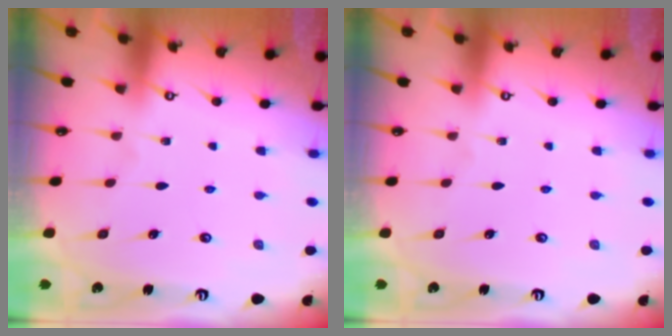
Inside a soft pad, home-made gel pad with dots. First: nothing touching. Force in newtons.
{"total": 0.0}